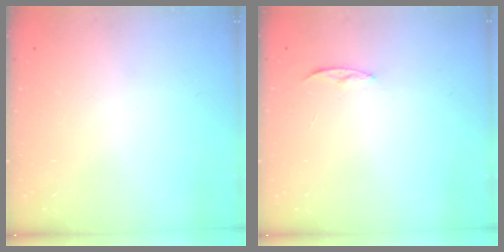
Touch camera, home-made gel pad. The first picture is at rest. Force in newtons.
{"total": 4.4, "press": 4.4, "slide": 0.5}